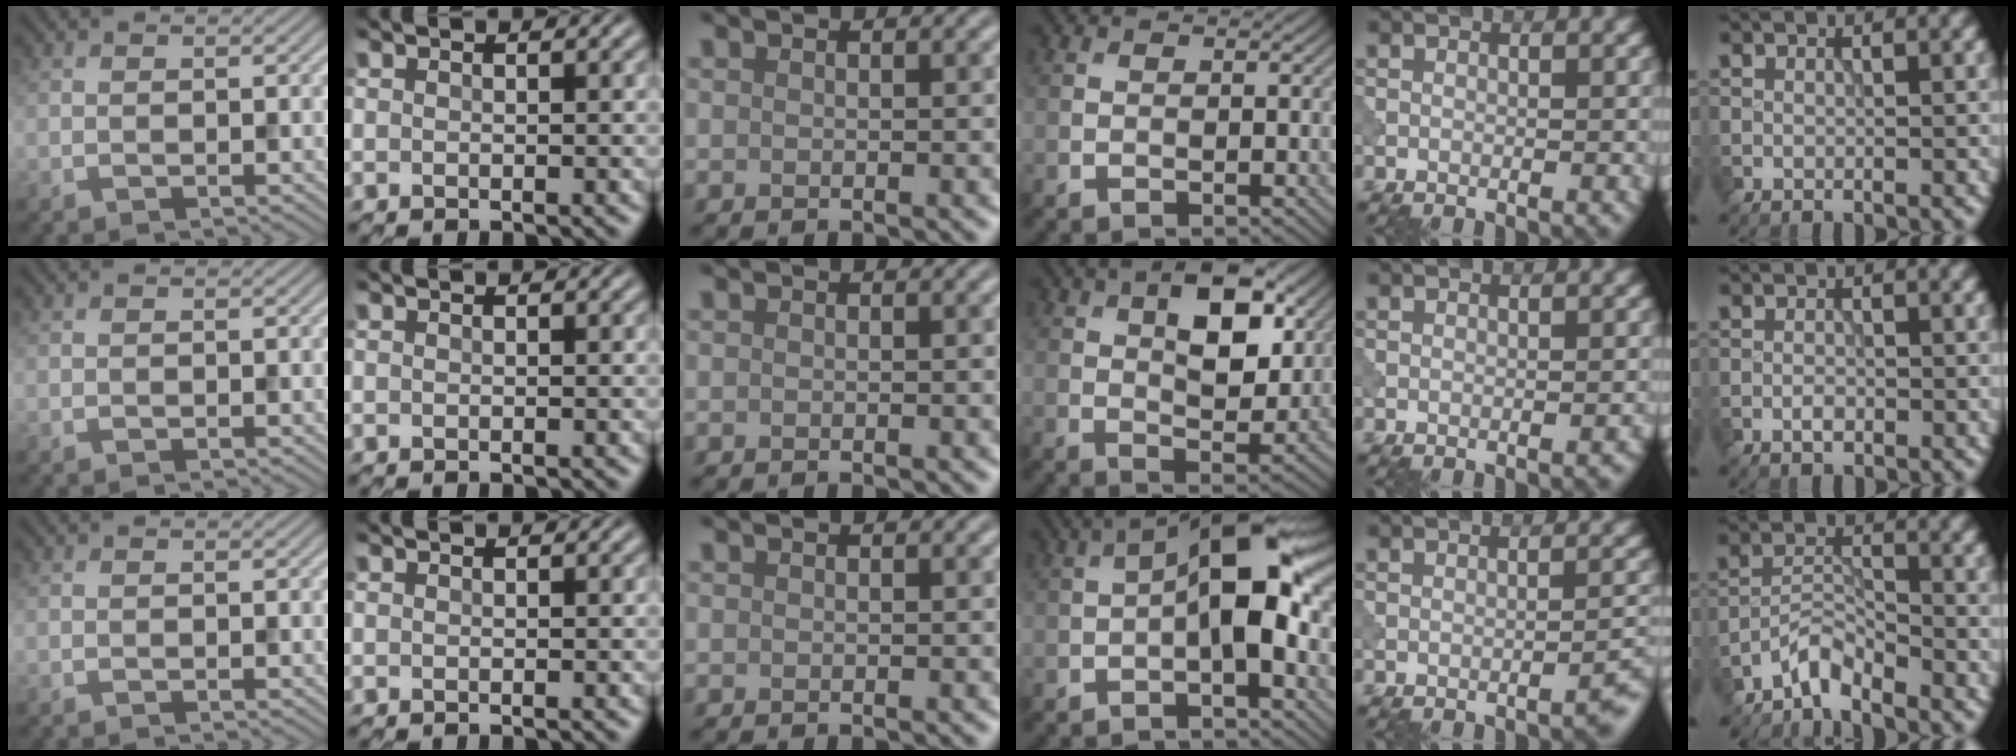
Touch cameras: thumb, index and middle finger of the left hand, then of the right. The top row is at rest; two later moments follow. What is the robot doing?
{"motion": "shake", "object": "bell"}